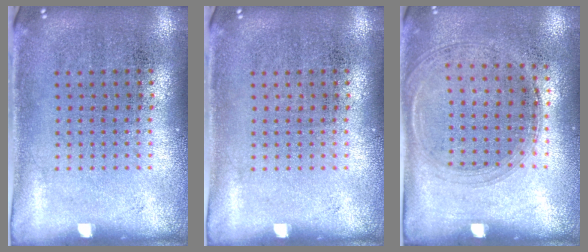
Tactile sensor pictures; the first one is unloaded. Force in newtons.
{"total": 0.0}
{"total": 1.4, "press": 1.2, "slide": 0.6}